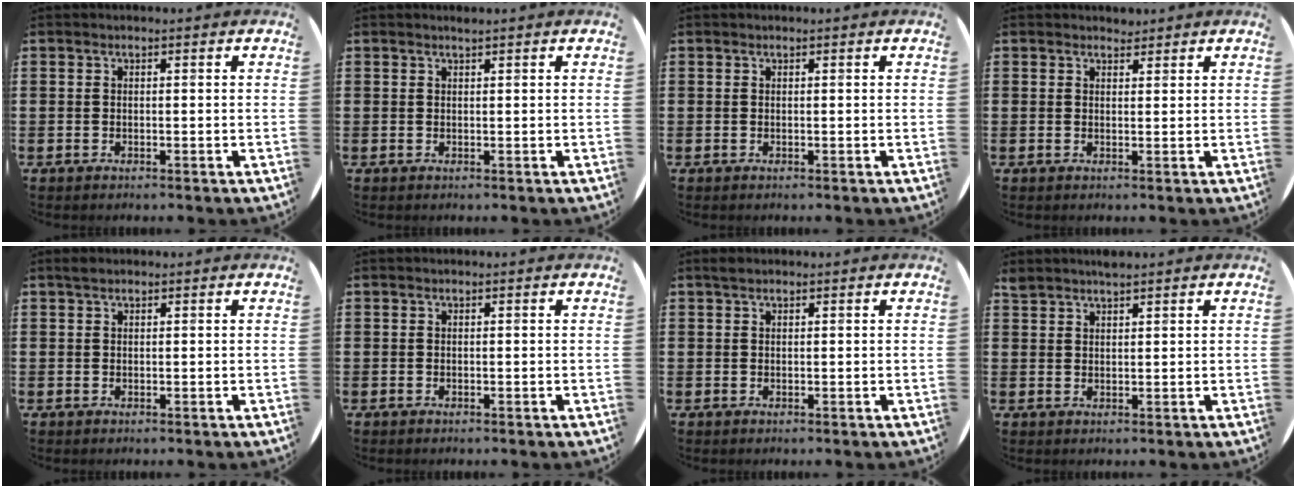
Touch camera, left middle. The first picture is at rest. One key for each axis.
{"total": 0.6, "fx": 0.5, "fy": -0.2, "fz": 0.1, "tx": 0.000, "ty": 0.001, "tz": 0.010}
{"total": 0.0}
{"total": 1.3, "fx": 1.2, "fy": 0.3, "fz": 0.0, "tx": 0.008, "ty": -0.002, "tz": 0.022}
{"total": 0.5, "fx": 0.4, "fy": 0.3, "fz": 0.1, "tx": 0.005, "ty": -0.002, "tz": 0.007}
{"total": 0.0}
{"total": 0.8, "fx": 0.7, "fy": 0.3, "fz": 0.2, "tx": -0.005, "ty": 0.004, "tz": 0.012}
{"total": 1.9, "fx": 1.9, "fy": 0.2, "fz": 0.1, "tx": -0.006, "ty": 0.002, "tz": 0.036}